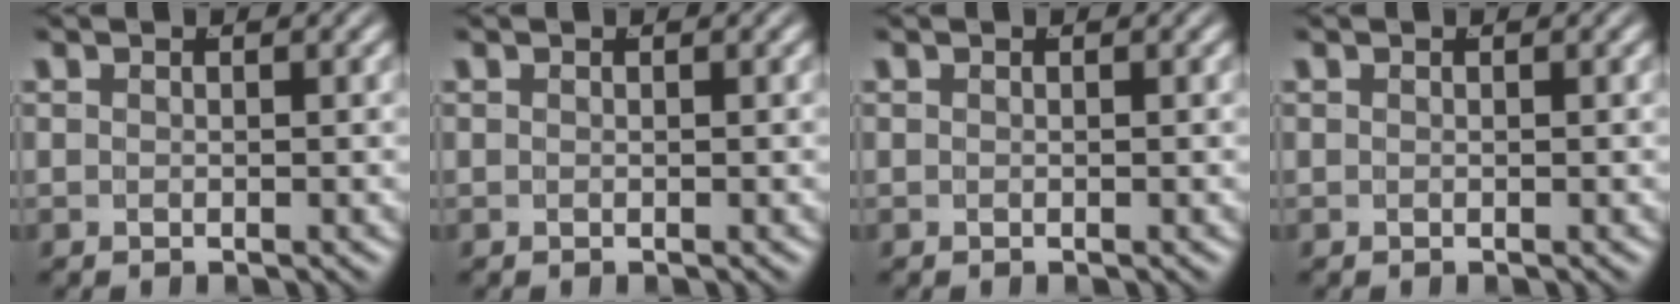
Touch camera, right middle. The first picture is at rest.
{"total": 0.0}
{"total": 0.0}
{"total": 0.0}